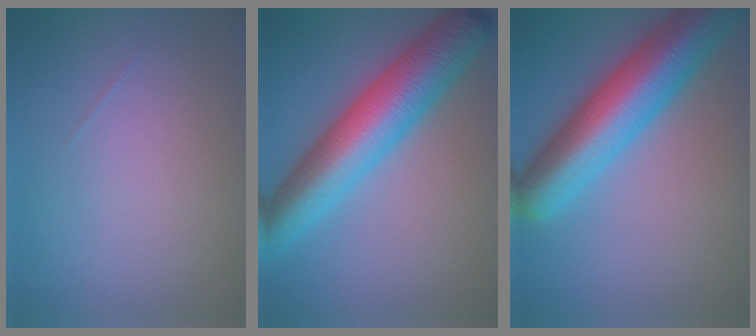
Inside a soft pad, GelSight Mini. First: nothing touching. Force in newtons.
{"total": 9.5, "press": 9.5, "slide": 0.1}
{"total": 10.2, "press": 10.2, "slide": 0.4}